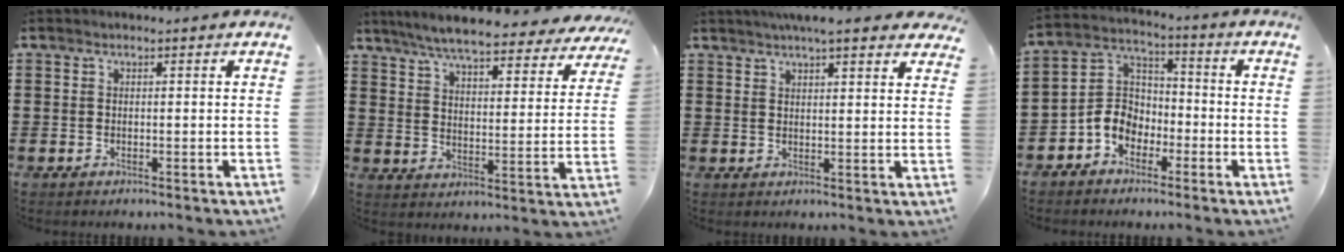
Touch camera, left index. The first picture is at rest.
{"total": 7.2, "force": [6.6, 0.2, 2.8], "torque": [-0.083, -0.039, 0.115]}
{"total": 5.0, "force": [4.3, 0.3, 2.4], "torque": [-0.050, -0.007, 0.076]}
{"total": 6.4, "force": [-3.7, 4.8, 2.1], "torque": [-0.067, 0.011, -0.080]}